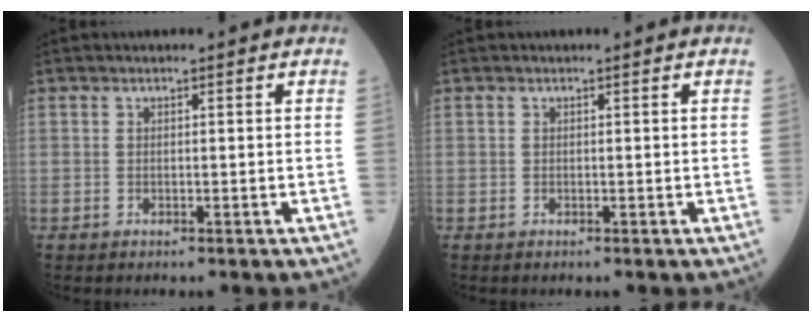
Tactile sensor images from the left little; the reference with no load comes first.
{"total": 0.0}